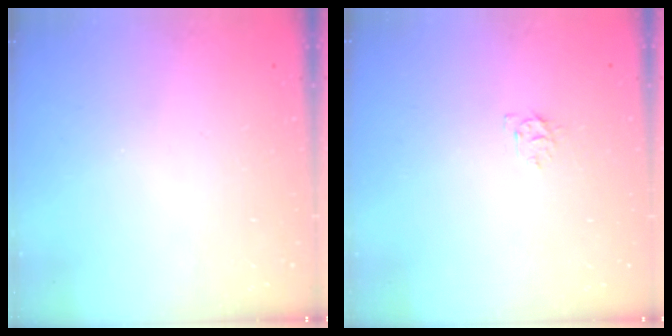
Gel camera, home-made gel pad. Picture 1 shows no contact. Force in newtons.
{"total": 5.7, "press": 5.6, "slide": 0.5}